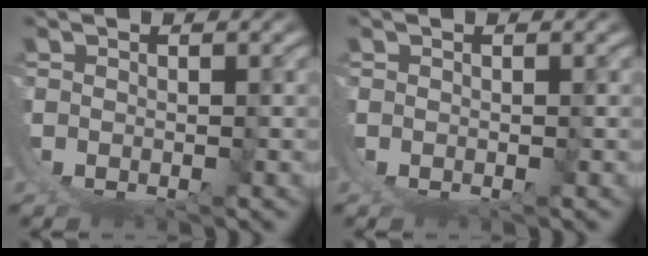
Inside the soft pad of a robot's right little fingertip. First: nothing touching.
{"total": 0.0}